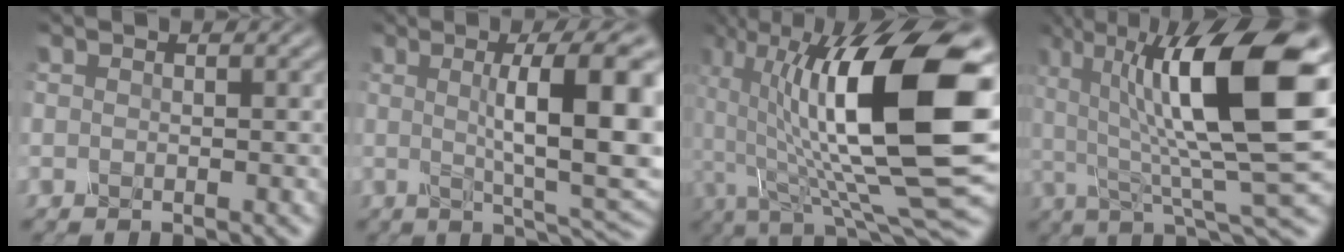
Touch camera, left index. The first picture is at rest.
{"total": 11.4, "force": [1.3, 2.7, 11.0], "torque": [-0.132, 0.009, 0.024]}
{"total": 16.5, "force": [1.5, 5.6, 15.4], "torque": [-0.250, 0.011, 0.021]}
{"total": 14.1, "force": [3.6, 3.8, 13.1], "torque": [-0.209, 0.007, 0.059]}